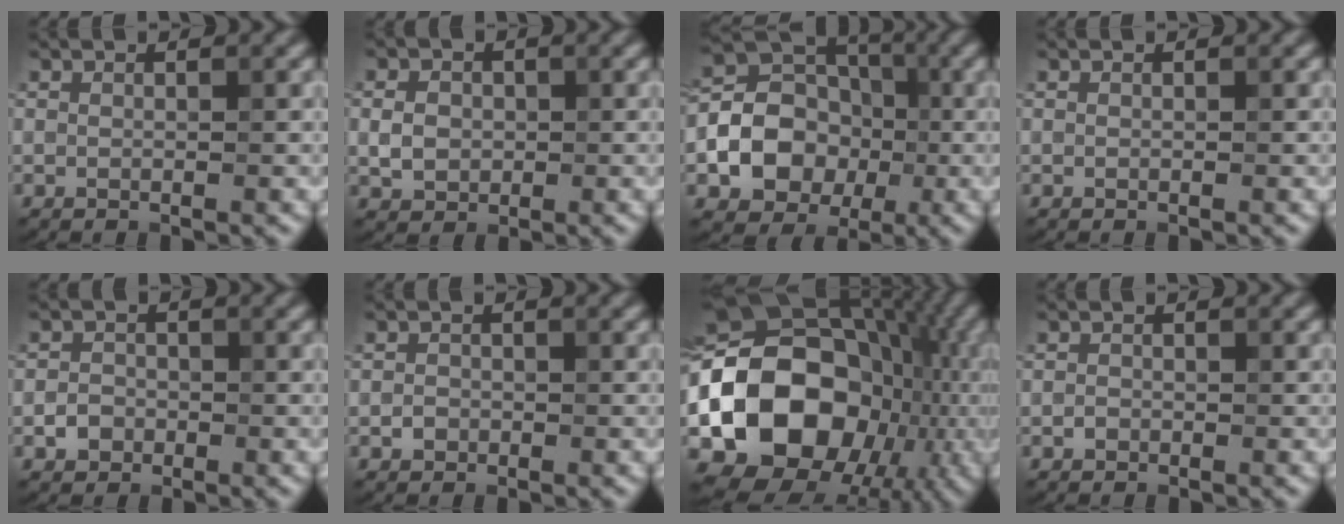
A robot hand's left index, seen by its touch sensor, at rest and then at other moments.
{"total": 2.4, "force": [-0.1, 2.1, 1.3], "torque": [-0.024, -0.001, -0.005]}
{"total": 8.4, "force": [-1.8, 6.8, 4.6], "torque": [-0.063, -0.007, -0.050]}
{"total": 0.0}
{"total": 1.7, "force": [-0.7, 1.4, 0.6], "torque": [-0.003, 0.000, -0.016]}
{"total": 1.0, "force": [-0.4, 0.8, 0.3], "torque": [0.000, -0.001, -0.009]}
{"total": 17.5, "force": [-2.8, 13.9, 10.3], "torque": [-0.175, -0.003, -0.057]}
{"total": 0.7, "force": [-0.3, 0.5, 0.2], "torque": [-0.001, -0.002, -0.007]}